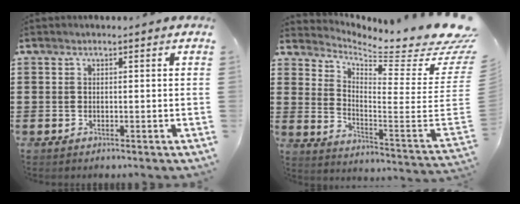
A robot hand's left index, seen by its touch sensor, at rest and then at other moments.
{"total": 5.4, "force": [5.1, -0.2, 1.8], "torque": [-0.054, -0.068, 0.080]}